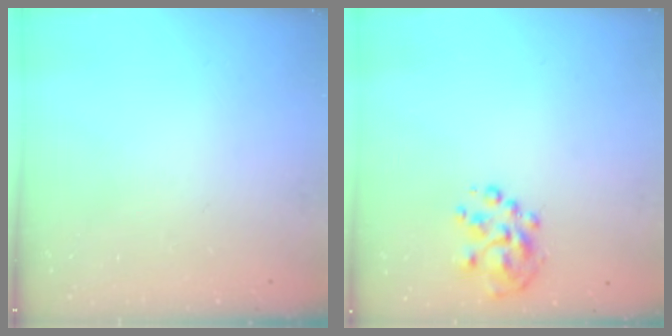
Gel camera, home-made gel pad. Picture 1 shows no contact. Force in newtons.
{"total": 6.1, "press": 5.9, "slide": 1.7}